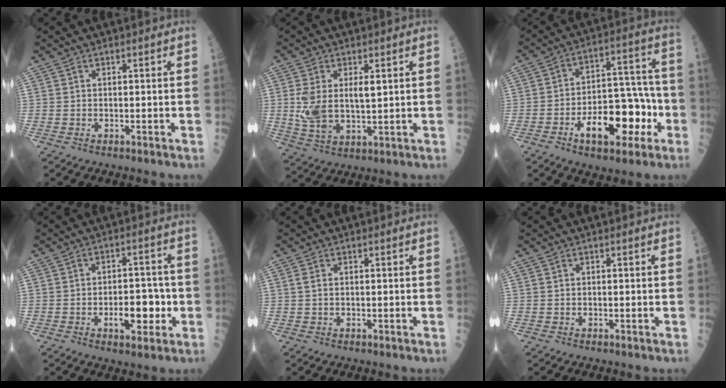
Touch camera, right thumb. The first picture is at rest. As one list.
[{"total": 9.0, "force": [1.4, 4.9, 7.5], "torque": [-0.148, -0.009, 0.036]}, {"total": 16.9, "force": [-6.2, 8.6, 13.1], "torque": [-0.163, 0.055, -0.090]}, {"total": 8.1, "force": [-2.0, 4.1, 6.7], "torque": [-0.076, 0.016, -0.026]}, {"total": 1.2, "force": [0.2, 0.7, 1.0], "torque": [-0.020, 0.001, 0.003]}, {"total": 0.0}]